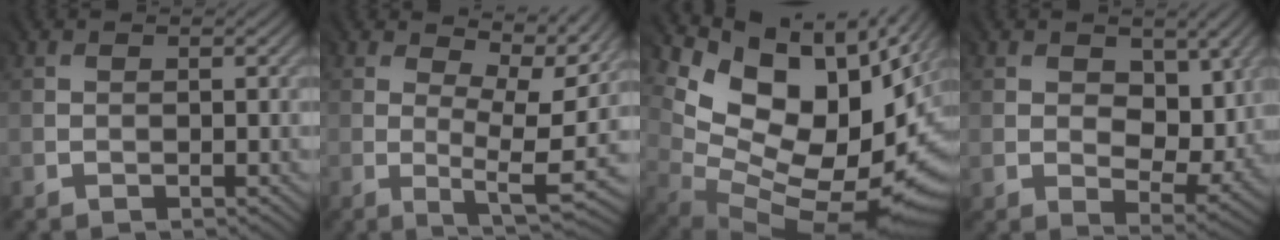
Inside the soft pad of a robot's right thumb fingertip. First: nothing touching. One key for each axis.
{"total": 8.0, "fx": 3.4, "fy": 2.8, "fz": 6.6, "tx": -0.122, "ty": -0.009, "tz": 0.062}
{"total": 13.6, "fx": 4.8, "fy": 8.1, "fz": 9.7, "tx": -0.166, "ty": -0.011, "tz": 0.107}
{"total": 7.1, "fx": 2.0, "fy": 4.8, "fz": 4.9, "tx": -0.088, "ty": -0.011, "tz": 0.038}